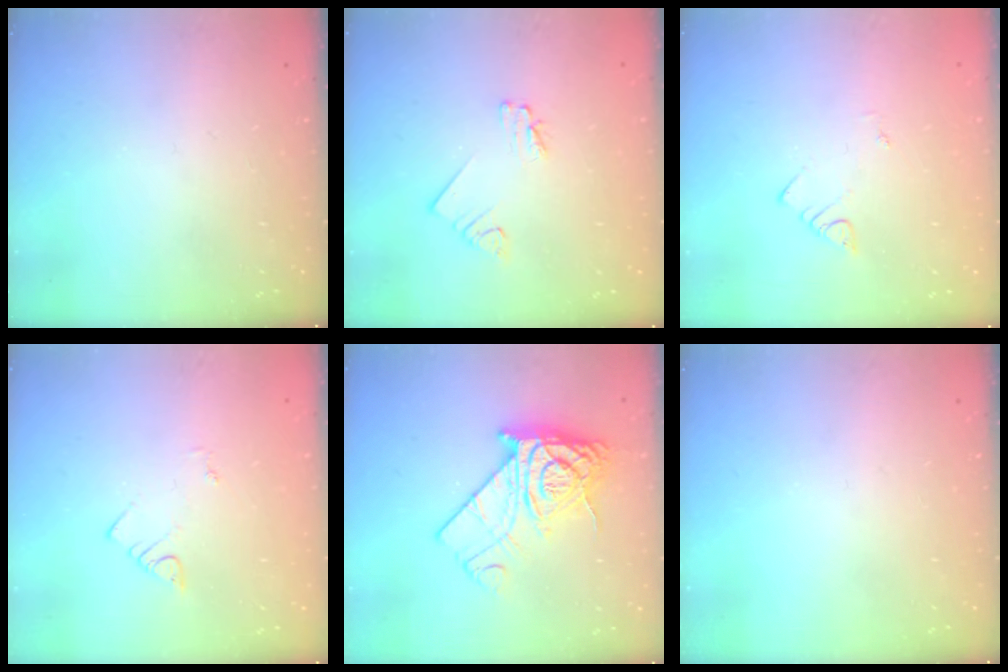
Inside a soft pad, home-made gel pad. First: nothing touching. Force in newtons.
{"total": 1.7, "press": 1.7, "slide": 0.0}
{"total": 1.9, "press": 1.9, "slide": 0.2}
{"total": 2.1, "press": 2.1, "slide": 0.3}
{"total": 12.9, "press": 12.8, "slide": 1.1}
{"total": 0.0}